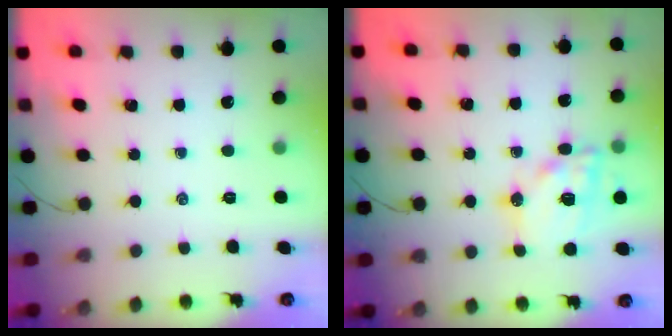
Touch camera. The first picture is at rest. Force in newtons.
{"total": 16.3, "press": 16.0, "slide": 3.3}